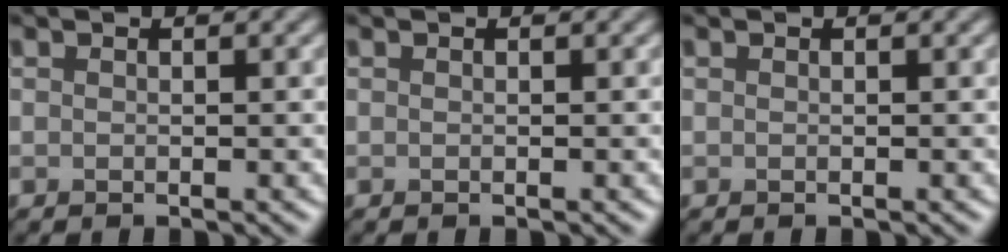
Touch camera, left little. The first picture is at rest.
{"total": 0.0}
{"total": 0.0}